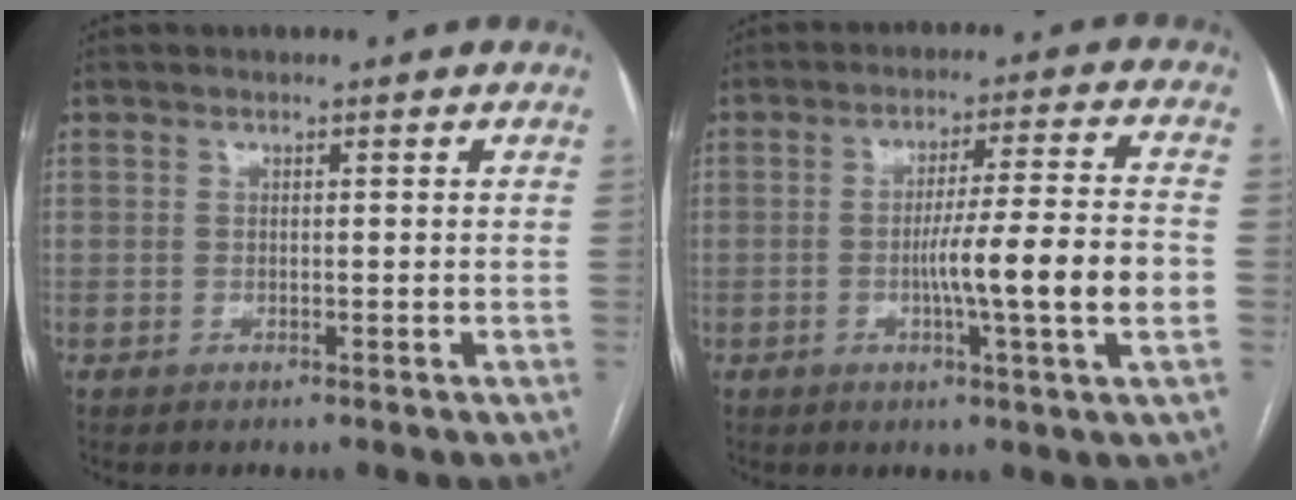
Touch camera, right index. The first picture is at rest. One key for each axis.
{"total": 11.3, "fx": -2.4, "fy": -0.8, "fz": 11.0, "tx": -0.178, "ty": 0.000, "tz": -0.042}